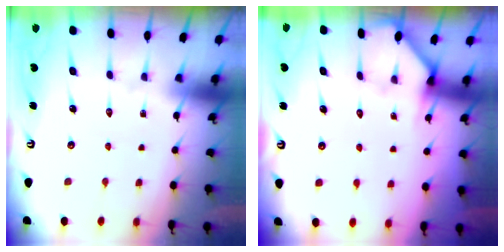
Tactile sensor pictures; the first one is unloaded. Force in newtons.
{"total": 2.5, "press": 2.5, "slide": 0.1}